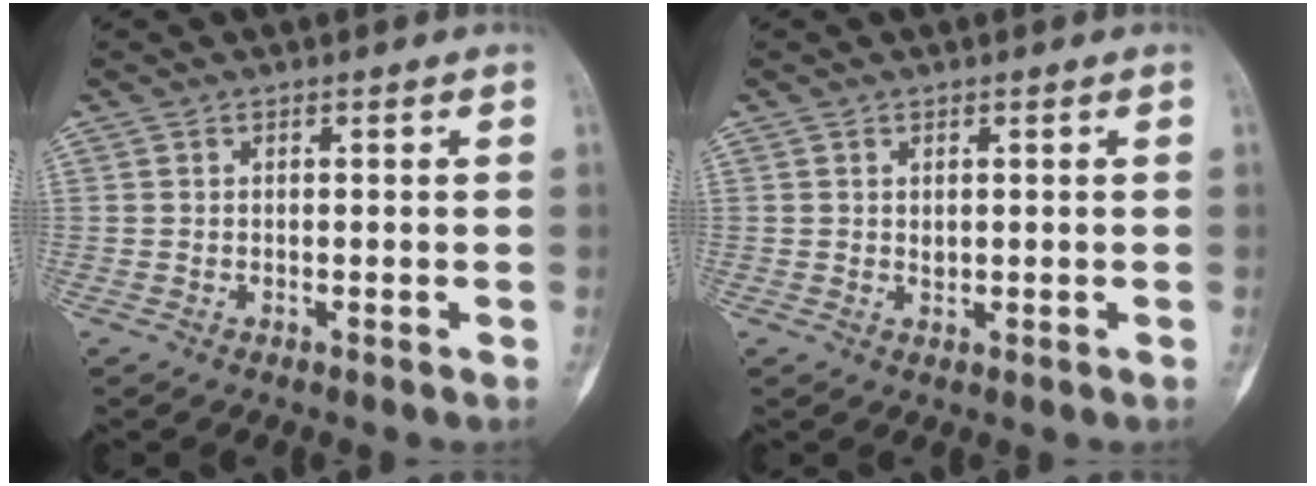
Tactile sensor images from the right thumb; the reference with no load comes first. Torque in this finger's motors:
{"motor_torque": [0.06, 0.10, -0.05, -0.71, 0.01]}